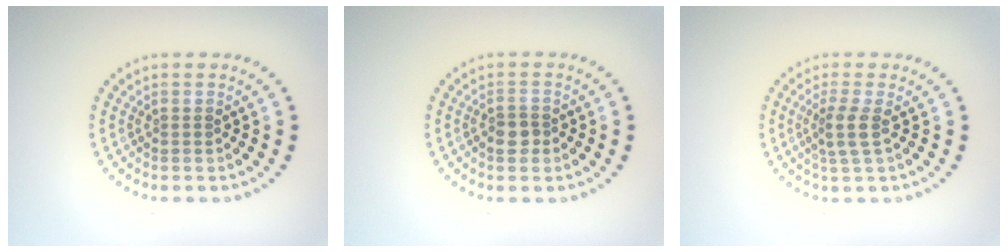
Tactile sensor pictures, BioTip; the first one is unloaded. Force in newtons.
{"total": 1.8, "press": 1.7, "slide": 0.5}
{"total": 2.2, "press": 1.7, "slide": 1.3}